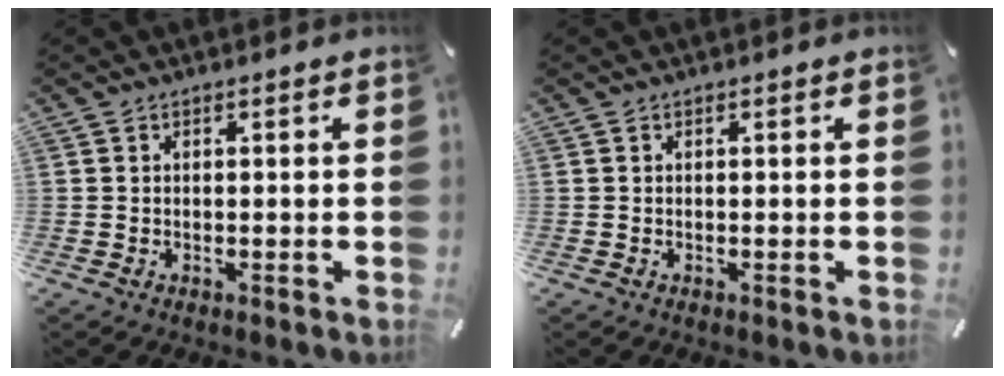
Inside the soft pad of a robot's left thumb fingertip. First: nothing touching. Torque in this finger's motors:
{"motor_torque": [-0.06, 0.07, 0.00, 0.00, 0.00]}